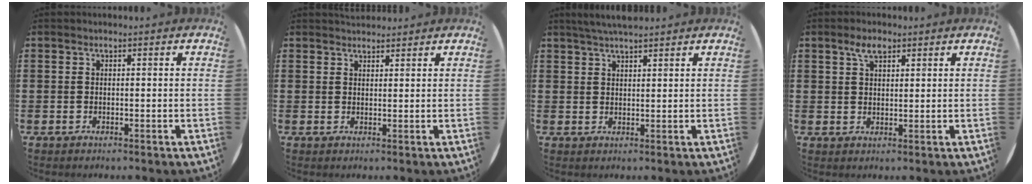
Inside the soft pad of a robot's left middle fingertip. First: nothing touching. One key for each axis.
{"total": 1.6, "fx": 1.5, "fy": 0.3, "fz": -0.1, "tx": 0.008, "ty": 0.000, "tz": 0.028}
{"total": 3.2, "fx": 3.0, "fy": 0.3, "fz": 1.2, "tx": -0.028, "ty": 0.000, "tz": 0.055}
{"total": 3.2, "fx": 2.2, "fy": 1.4, "fz": 1.8, "tx": -0.031, "ty": 0.005, "tz": 0.038}